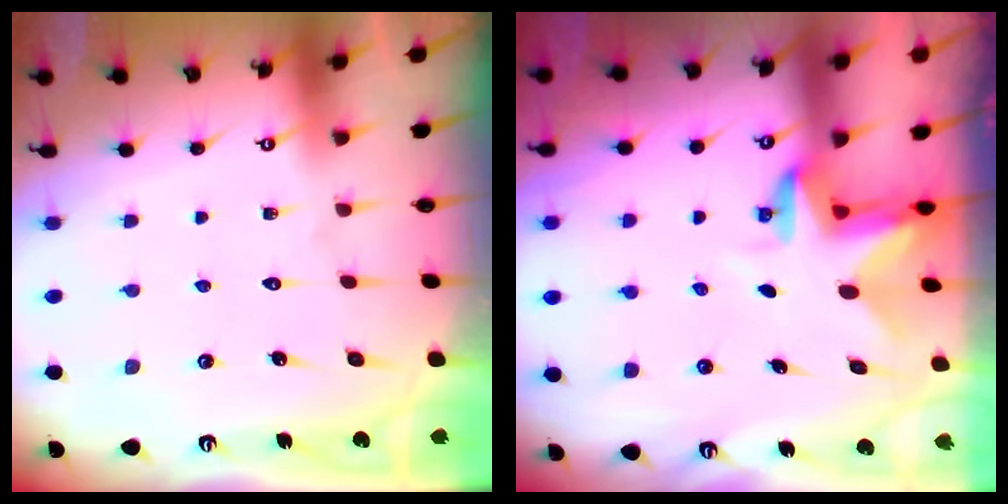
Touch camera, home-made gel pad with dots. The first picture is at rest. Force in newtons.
{"total": 3.0, "press": 2.9, "slide": 0.5}